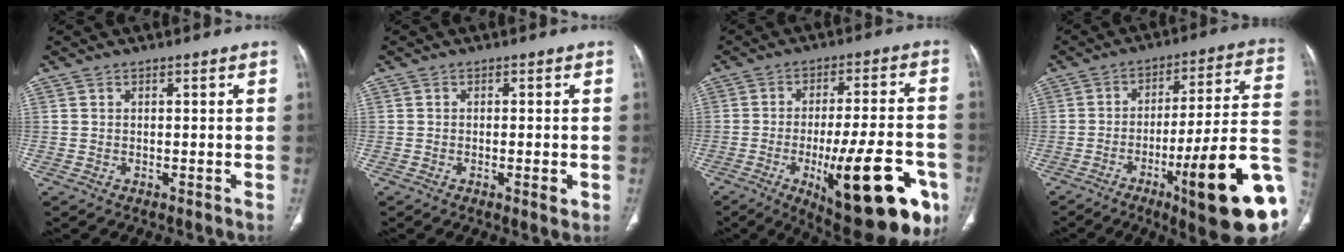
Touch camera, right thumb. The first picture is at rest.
{"total": 2.6, "force": [-0.8, 0.6, 2.4], "torque": [-0.037, -0.004, -0.012]}
{"total": 24.2, "force": [-9.2, 7.7, 21.1], "torque": [-0.255, 0.020, -0.116]}
{"total": 24.8, "force": [-8.6, 4.0, 22.9], "torque": [-0.259, 0.029, -0.120]}